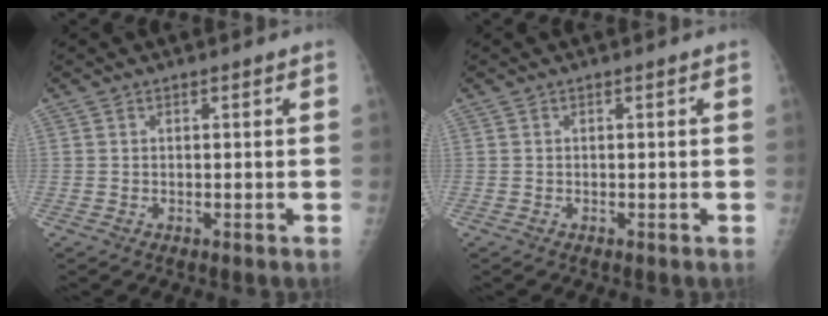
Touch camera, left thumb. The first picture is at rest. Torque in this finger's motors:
{"motor_torque": [0.04, -0.03, -0.03, -0.03, 0.00]}